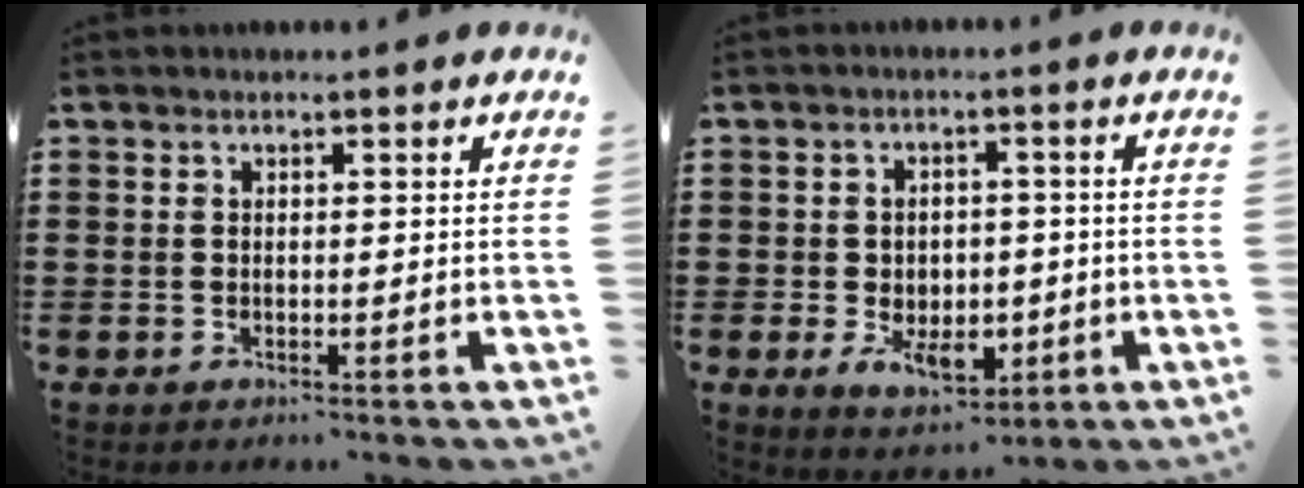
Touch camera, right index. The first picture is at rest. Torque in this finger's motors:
{"motor_torque": [1.38, 0.76, 0.47, 0.07]}